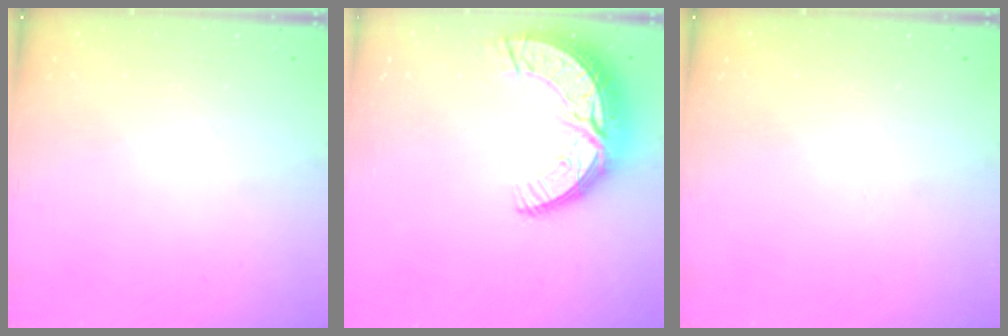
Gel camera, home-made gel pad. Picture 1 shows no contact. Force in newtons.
{"total": 15.2, "press": 15.2, "slide": 1.0}
{"total": 0.0}